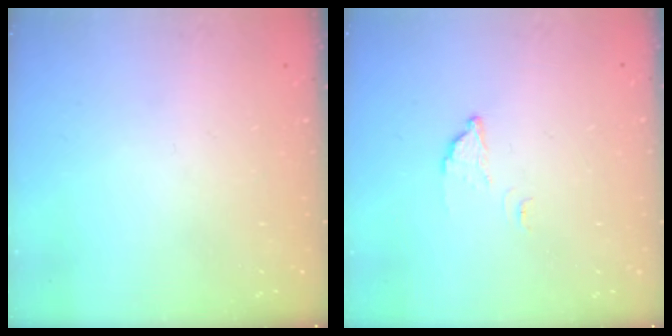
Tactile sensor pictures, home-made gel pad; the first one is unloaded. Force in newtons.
{"total": 2.5, "press": 2.5, "slide": 0.1}